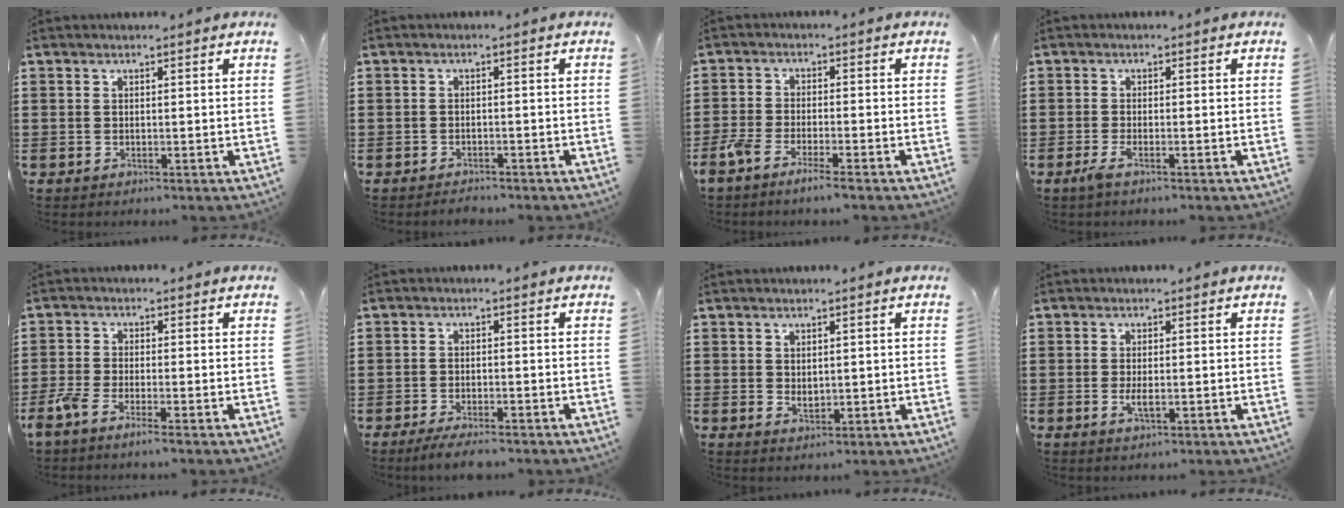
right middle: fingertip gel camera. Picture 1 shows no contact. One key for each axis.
{"total": 1.2, "fx": -1.2, "fy": 0.1, "fz": 0.0, "tx": -0.004, "ty": 0.001, "tz": -0.026}
{"total": 3.6, "fx": -3.0, "fy": 0.2, "fz": 1.9, "tx": -0.056, "ty": -0.008, "tz": -0.061}
{"total": 1.9, "fx": -1.0, "fy": 0.1, "fz": 1.6, "tx": -0.037, "ty": -0.007, "tz": -0.020}
{"total": 3.2, "fx": -2.5, "fy": 0.3, "fz": 2.0, "tx": -0.064, "ty": -0.010, "tz": -0.054}
{"total": 3.0, "fx": -2.7, "fy": 0.2, "fz": 1.3, "tx": -0.028, "ty": -0.003, "tz": -0.054}
{"total": 1.4, "fx": 0.5, "fy": 0.8, "fz": 1.1, "tx": -0.014, "ty": -0.001, "tz": 0.007}
{"total": 2.2, "fx": -0.5, "fy": 0.7, "fz": 2.0, "tx": -0.044, "ty": -0.004, "tz": -0.010}